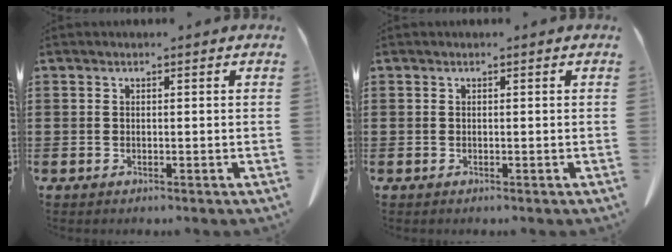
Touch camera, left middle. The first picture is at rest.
{"total": 0.0}